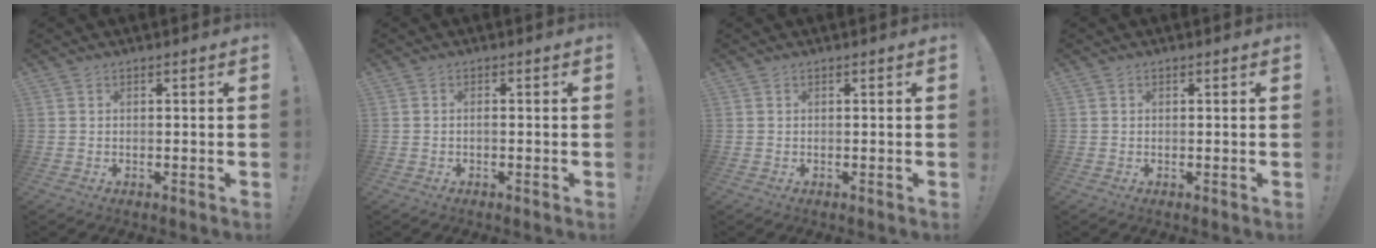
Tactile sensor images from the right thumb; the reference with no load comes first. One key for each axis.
{"total": 0.6, "fx": -0.4, "fy": 0.1, "fz": 0.5, "tx": -0.009, "ty": 0.000, "tz": -0.007}
{"total": 0.0}
{"total": 0.0}